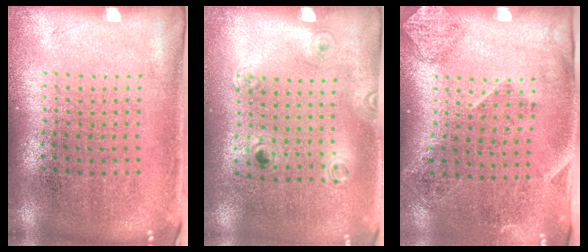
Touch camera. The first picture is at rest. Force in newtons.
{"total": 1.2, "press": 0.8, "slide": 0.8}
{"total": 1.8, "press": 1.2, "slide": 1.3}